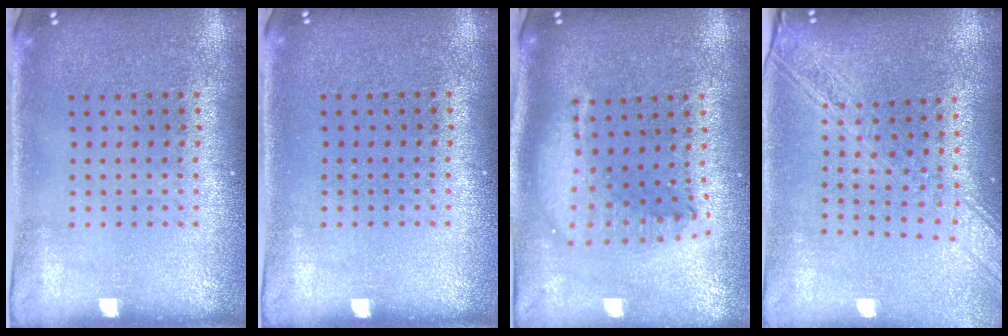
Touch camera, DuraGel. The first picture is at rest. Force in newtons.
{"total": 0.0}
{"total": 2.1, "press": 1.7, "slide": 1.3}
{"total": 2.0, "press": 1.8, "slide": 1.0}